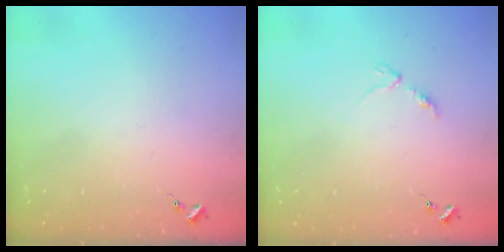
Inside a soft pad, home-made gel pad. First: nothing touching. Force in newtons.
{"total": 3.4, "press": 3.4, "slide": 0.5}